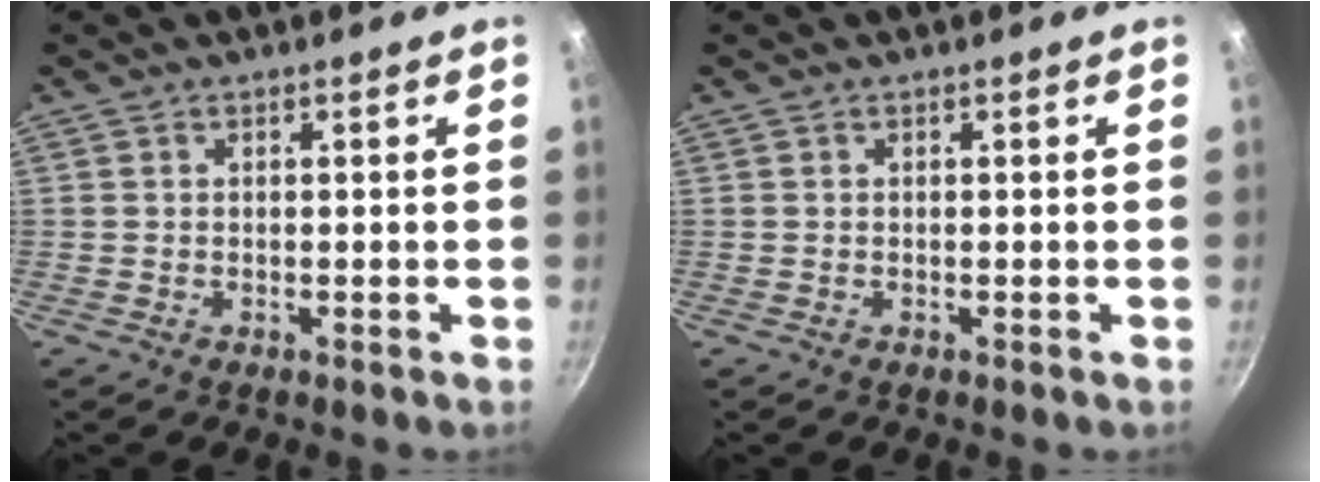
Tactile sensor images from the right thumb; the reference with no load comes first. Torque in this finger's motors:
{"motor_torque": [-0.01, 0.00, 0.01, 0.02, 0.01]}